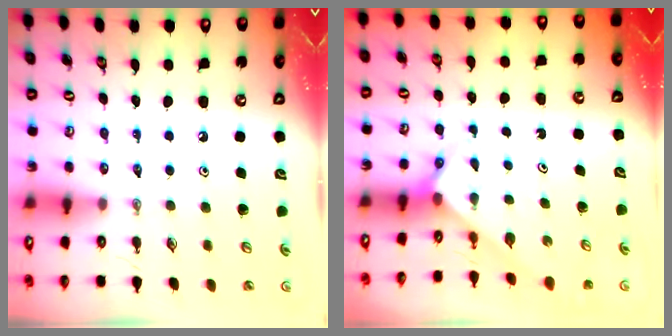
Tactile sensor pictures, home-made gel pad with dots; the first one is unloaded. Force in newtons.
{"total": 2.4, "press": 2.4, "slide": 0.2}